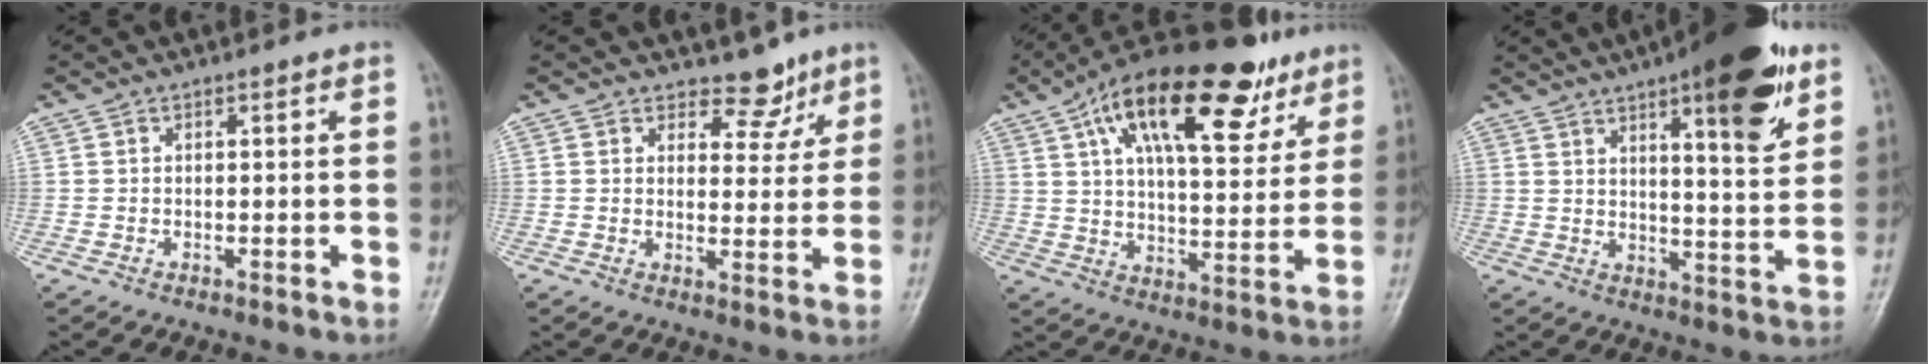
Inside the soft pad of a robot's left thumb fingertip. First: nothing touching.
{"total": 5.2, "force": [4.1, 3.0, 1.1], "torque": [0.020, -0.029, 0.060]}
{"total": 24.3, "force": [13.0, 10.2, 17.8], "torque": [-0.254, -0.015, 0.208]}
{"total": 17.1, "force": [9.6, 4.5, 13.5], "torque": [-0.162, -0.043, 0.135]}